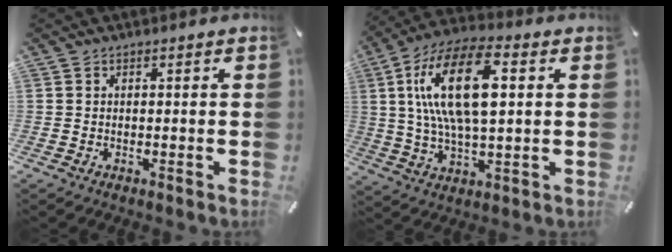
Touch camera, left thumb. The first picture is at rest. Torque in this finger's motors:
{"motor_torque": [2.25, 2.31, 2.09, -0.68, 0.65]}